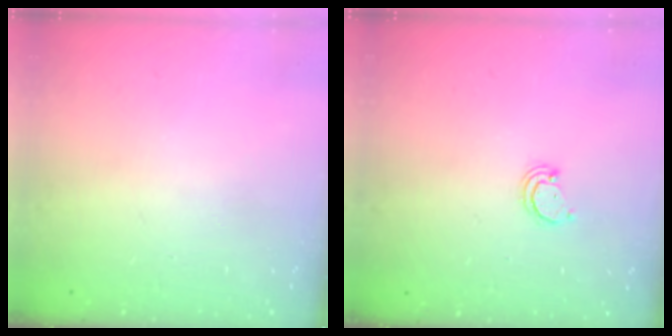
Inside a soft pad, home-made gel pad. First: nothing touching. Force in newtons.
{"total": 2.2, "press": 2.2, "slide": 0.1}